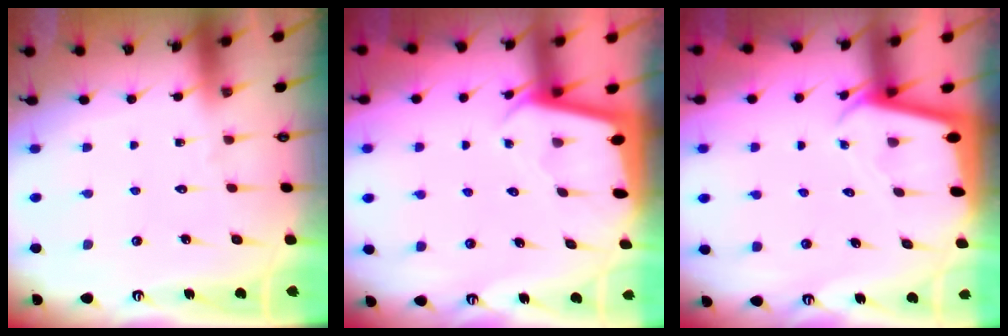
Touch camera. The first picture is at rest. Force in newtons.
{"total": 1.9, "press": 1.9, "slide": 0.2}
{"total": 2.0, "press": 2.0, "slide": 0.2}